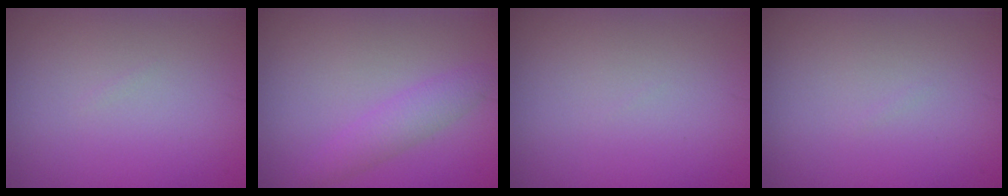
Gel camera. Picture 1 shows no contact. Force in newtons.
{"total": 2.2, "press": 2.2, "slide": 0.1}
{"total": 0.0}
{"total": 0.0}